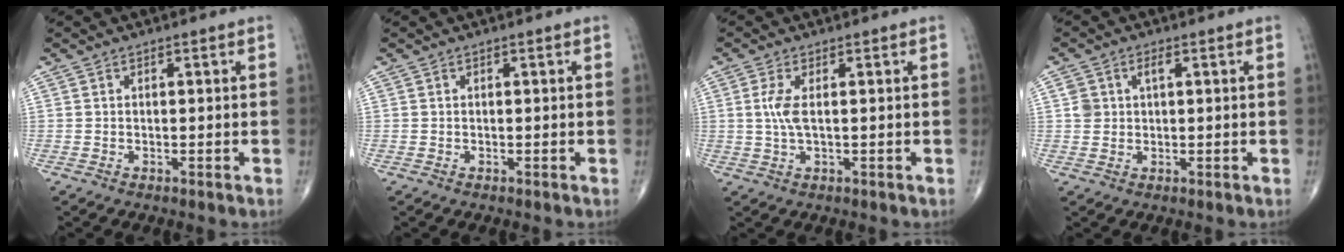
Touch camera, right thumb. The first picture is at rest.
{"total": 0.0}
{"total": 3.6, "force": [0.4, 1.1, 3.4], "torque": [-0.089, 0.000, 0.010]}
{"total": 3.2, "force": [1.0, 2.2, 2.2], "torque": [-0.036, 0.003, 0.020]}